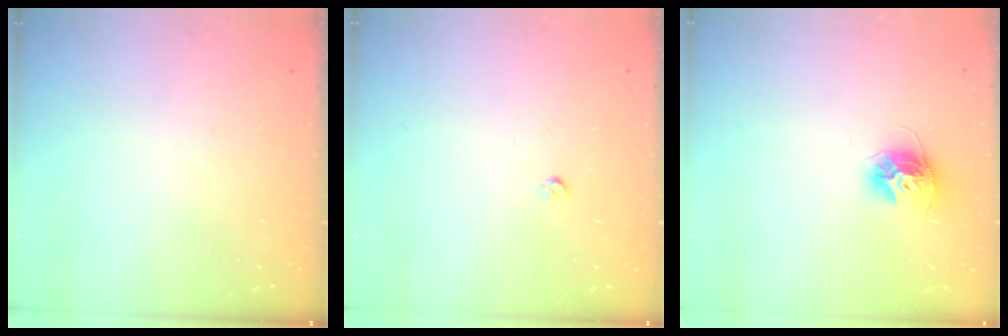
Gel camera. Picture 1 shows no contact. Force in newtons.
{"total": 2.6, "press": 2.5, "slide": 0.4}
{"total": 10.3, "press": 10.3, "slide": 0.4}